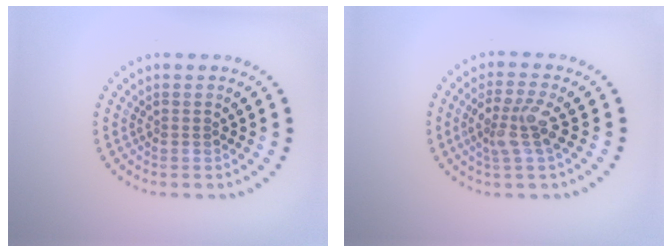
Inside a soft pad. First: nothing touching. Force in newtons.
{"total": 2.9, "press": 2.6, "slide": 1.3}